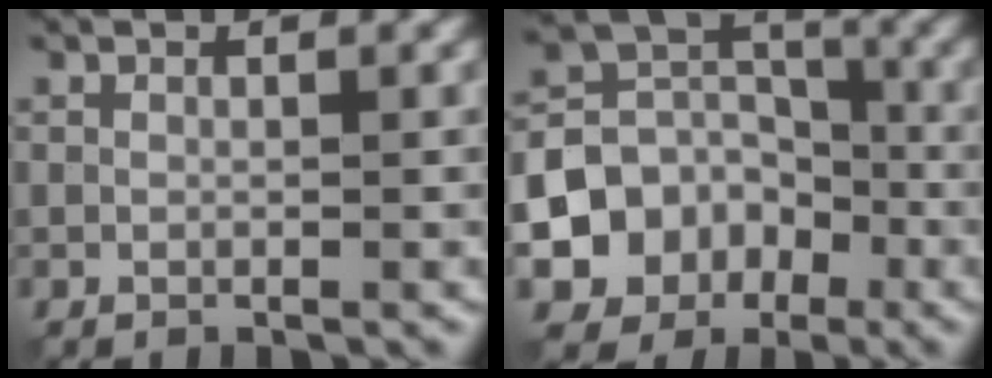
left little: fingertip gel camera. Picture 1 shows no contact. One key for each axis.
{"total": 7.9, "fx": -3.5, "fy": 6.5, "fz": 2.8, "tx": -0.047, "ty": 0.011, "tz": -0.080}